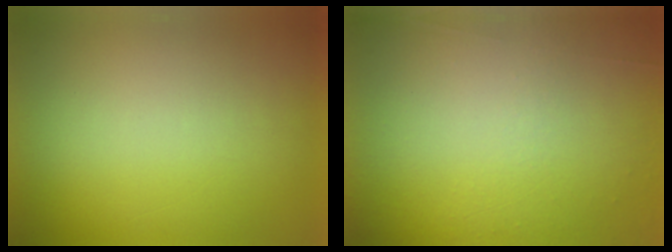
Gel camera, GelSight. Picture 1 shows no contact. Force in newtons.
{"total": 5.9}